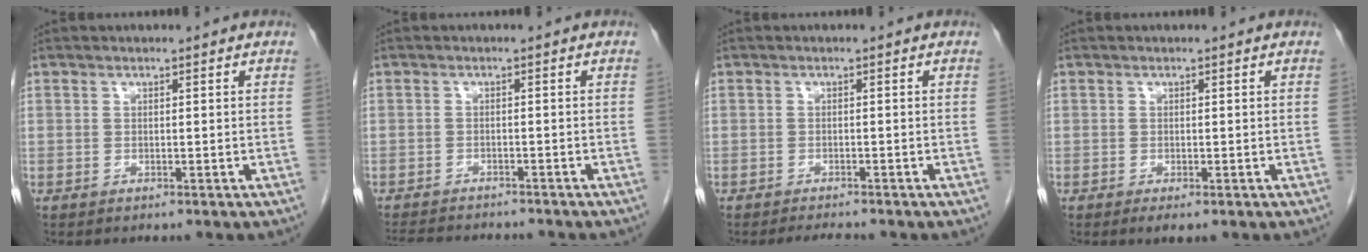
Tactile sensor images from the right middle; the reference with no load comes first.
{"total": 9.5, "force": [-8.7, 1.8, 3.4], "torque": [-0.055, -0.008, -0.120]}
{"total": 2.5, "force": [-2.4, 0.2, 0.9], "torque": [-0.015, -0.006, -0.034]}
{"total": 1.6, "force": [-0.9, 0.5, 1.3], "torque": [-0.016, -0.003, -0.010]}